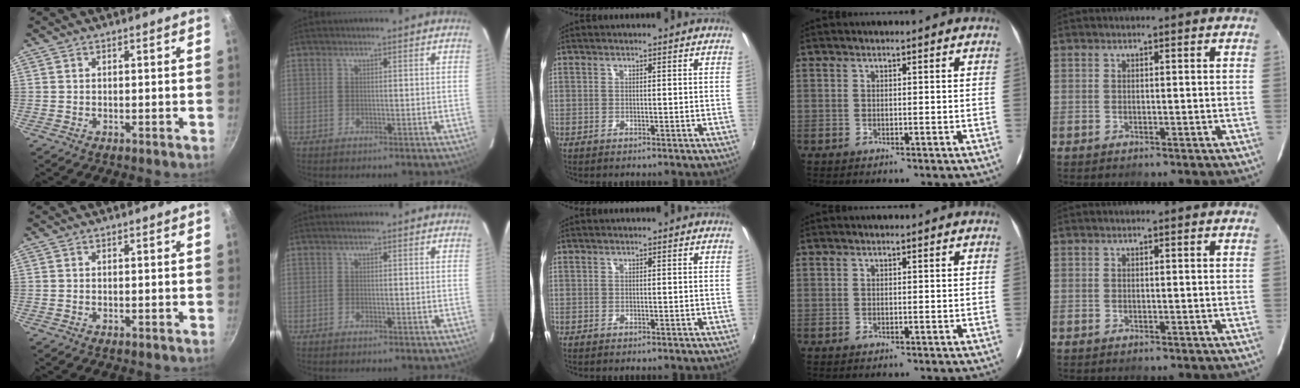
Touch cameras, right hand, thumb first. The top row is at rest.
{}